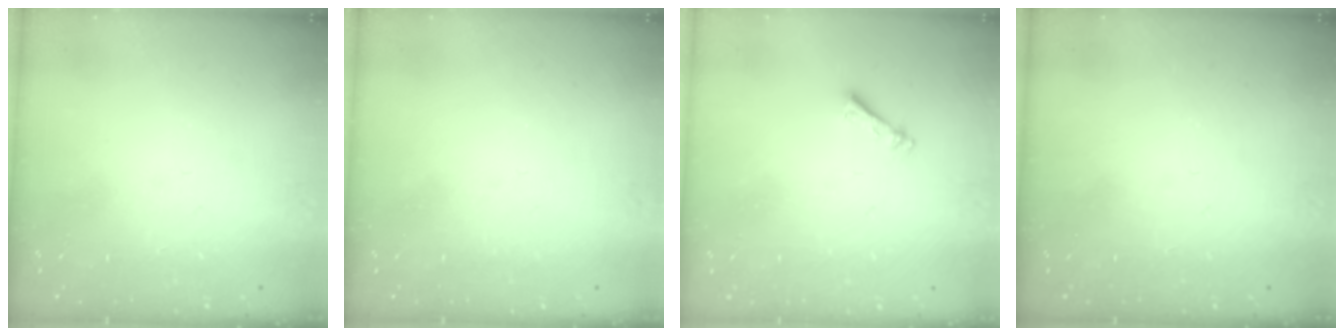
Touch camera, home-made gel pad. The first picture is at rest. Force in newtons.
{"total": 1.3, "press": 1.3, "slide": 0.2}
{"total": 2.4, "press": 2.3, "slide": 0.4}
{"total": 0.0}